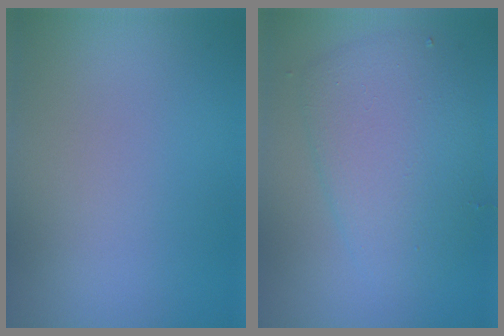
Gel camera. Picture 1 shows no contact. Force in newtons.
{"total": 5.8, "press": 5.8, "slide": 0.0}